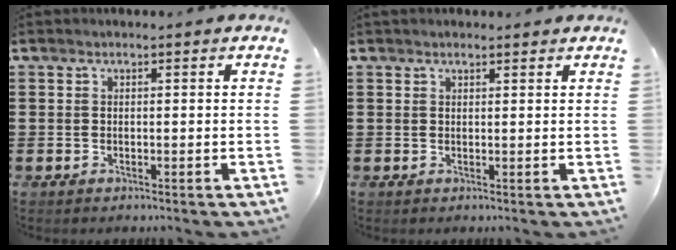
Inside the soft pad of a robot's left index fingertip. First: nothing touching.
{"total": 1.0, "force": [0.9, 0.2, 0.3], "torque": [-0.008, 0.001, 0.018]}